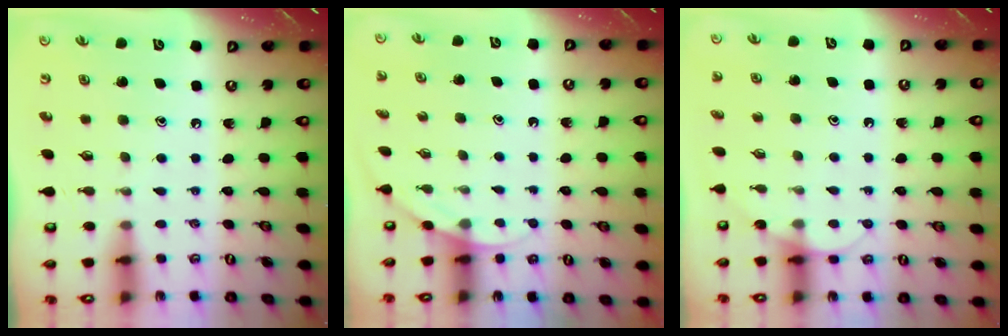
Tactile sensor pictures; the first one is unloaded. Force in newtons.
{"total": 2.6, "press": 2.6, "slide": 0.1}
{"total": 3.5, "press": 3.5, "slide": 0.3}